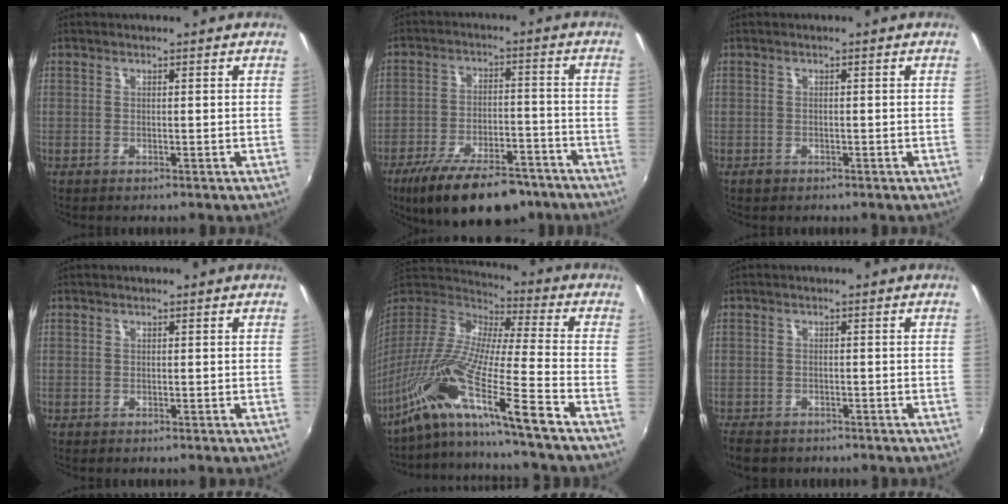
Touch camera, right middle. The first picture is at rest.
{"total": 18.7, "force": [-13.9, 7.0, 10.3], "torque": [-0.193, -0.025, -0.204]}
{"total": 1.1, "force": [-0.8, 0.7, 0.3], "torque": [-0.008, -0.002, -0.012]}
{"total": 0.0}
{"total": 19.5, "force": [-13.7, -1.5, 13.8], "torque": [-0.240, -0.041, -0.263]}
{"total": 5.8, "force": [-4.5, 2.8, 2.3], "torque": [-0.066, -0.023, -0.076]}